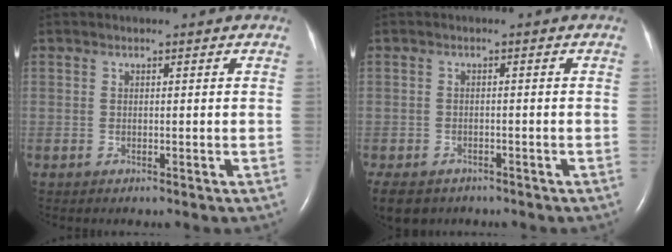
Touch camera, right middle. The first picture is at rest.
{"total": 9.9, "force": [-6.5, 6.5, 3.8], "torque": [-0.100, -0.017, -0.084]}